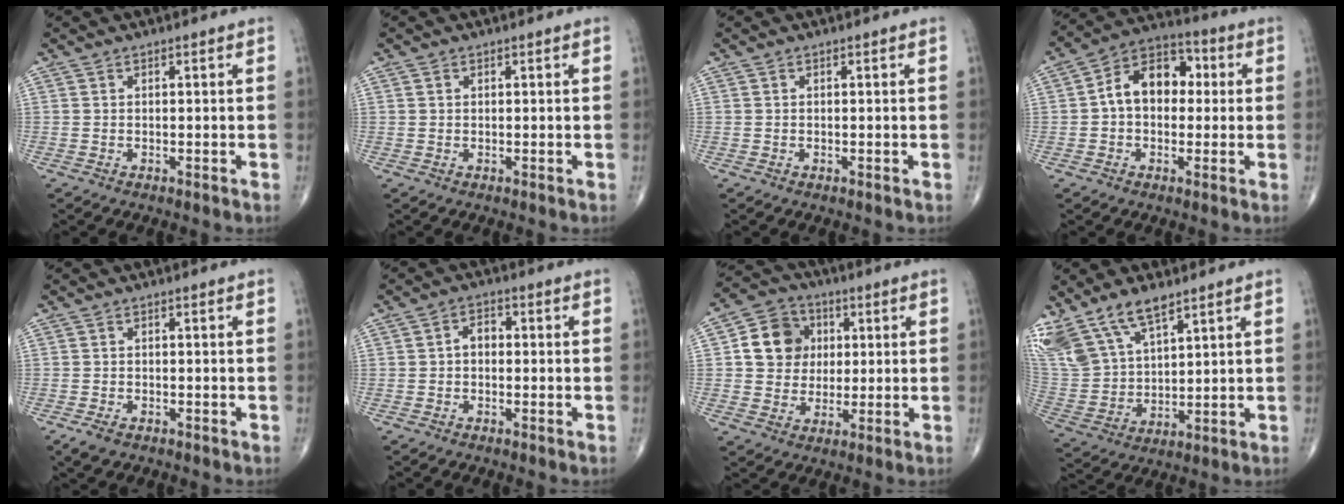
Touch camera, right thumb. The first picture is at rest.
{"total": 0.5, "force": [0.2, 0.5, 0.2], "torque": [-0.002, 0.000, 0.003]}
{"total": 0.0}
{"total": 11.7, "force": [0.9, 8.2, 8.3], "torque": [-0.107, 0.033, 0.002]}
{"total": 2.7, "force": [-1.6, 1.5, 1.6], "torque": [-0.035, -0.003, -0.025]}
{"total": 3.0, "force": [-0.3, 2.2, 2.0], "torque": [-0.023, 0.015, -0.013]}
{"total": 10.6, "force": [2.0, 9.3, 4.8], "torque": [-0.049, 0.004, 0.028]}
{"total": 15.6, "force": [10.5, 7.1, 9.0], "torque": [-0.179, -0.031, 0.218]}